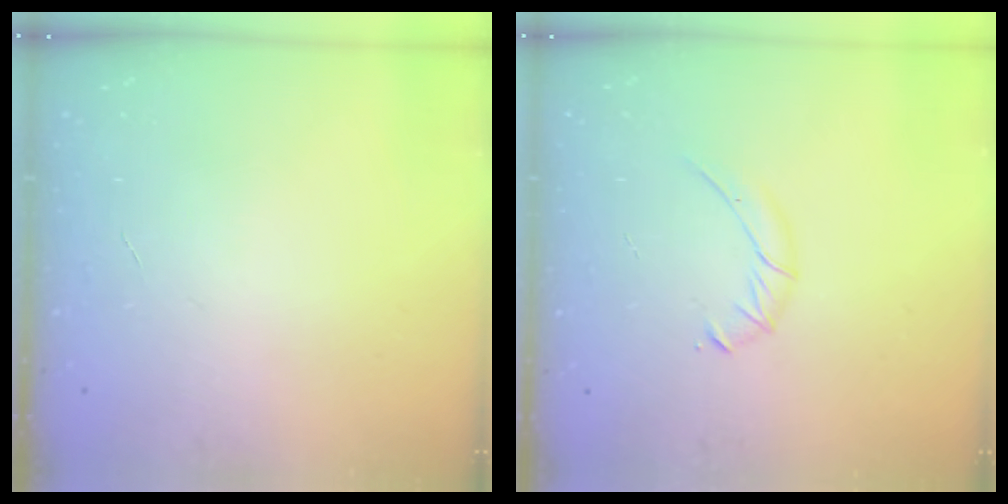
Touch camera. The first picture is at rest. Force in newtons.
{"total": 4.9, "press": 4.7, "slide": 1.3}